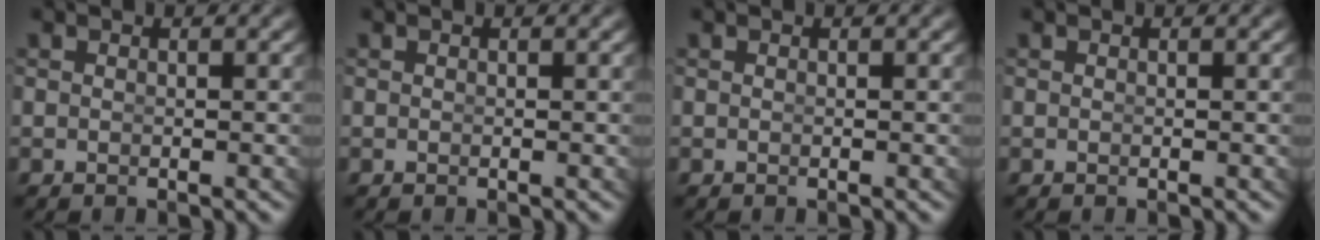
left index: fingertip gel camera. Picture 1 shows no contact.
{"total": 0.0}
{"total": 0.0}
{"total": 0.0}